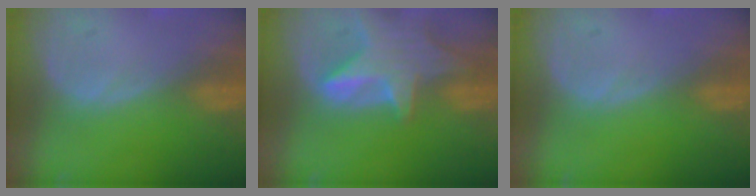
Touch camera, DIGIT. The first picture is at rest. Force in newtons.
{"total": 8.1, "press": 7.4, "slide": 3.4}
{"total": 0.0}